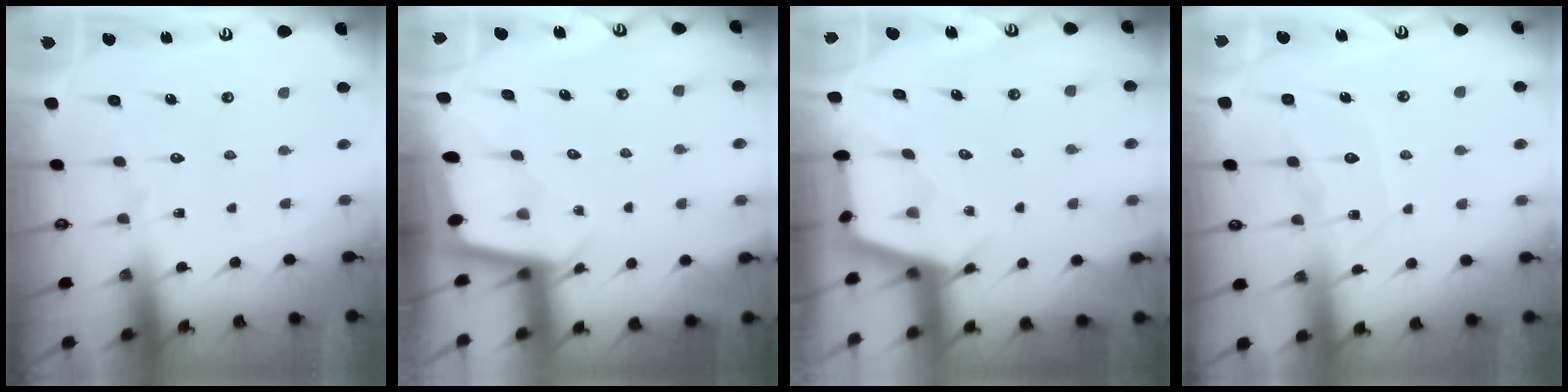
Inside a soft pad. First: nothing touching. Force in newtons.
{"total": 1.8, "press": 1.7, "slide": 0.1}
{"total": 3.2, "press": 3.2, "slide": 0.3}
{"total": 9.8, "press": 9.8, "slide": 0.8}